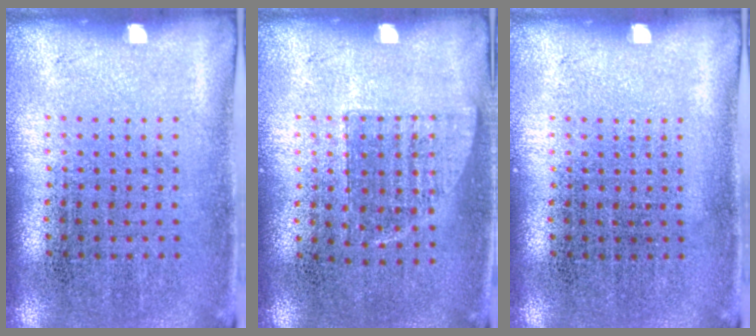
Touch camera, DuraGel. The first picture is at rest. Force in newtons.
{"total": 0.7, "press": 0.7, "slide": 0.2}
{"total": 0.0}